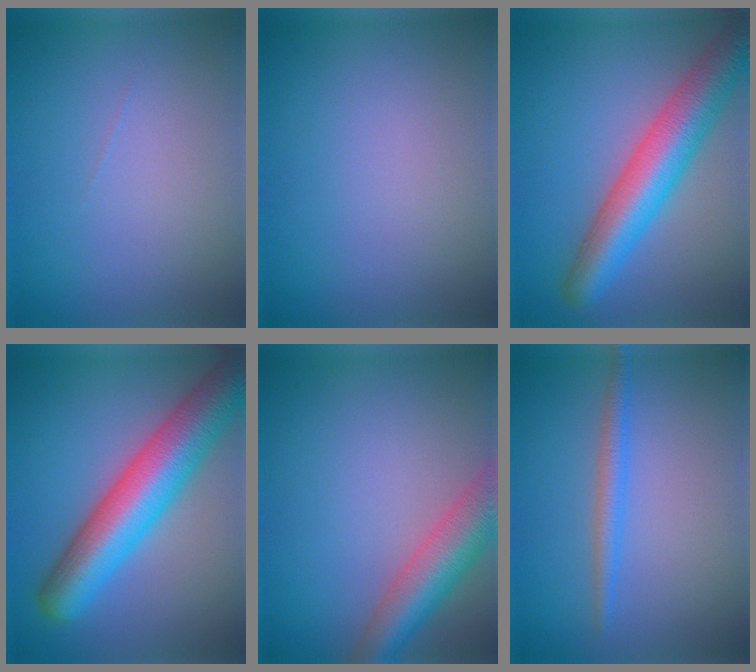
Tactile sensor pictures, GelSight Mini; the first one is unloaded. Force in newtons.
{"total": 0.0}
{"total": 8.3, "press": 8.3, "slide": 0.4}
{"total": 10.0, "press": 10.0, "slide": 0.4}
{"total": 6.4, "press": 6.4, "slide": 0.4}
{"total": 2.1, "press": 2.1, "slide": 0.0}